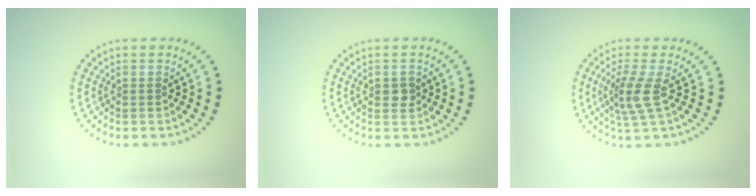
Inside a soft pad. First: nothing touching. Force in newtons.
{"total": 1.3, "press": 1.3, "slide": 0.1}
{"total": 2.9, "press": 2.2, "slide": 1.8}